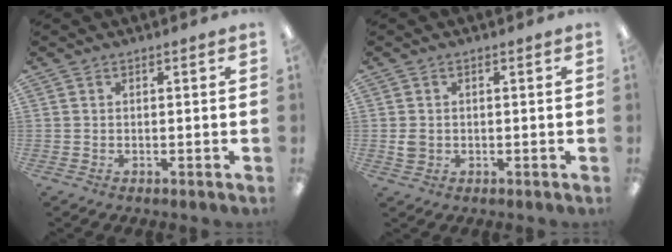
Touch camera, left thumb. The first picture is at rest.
{"total": 2.5, "force": [0.0, 2.1, 1.3], "torque": [-0.015, 0.002, -0.003]}